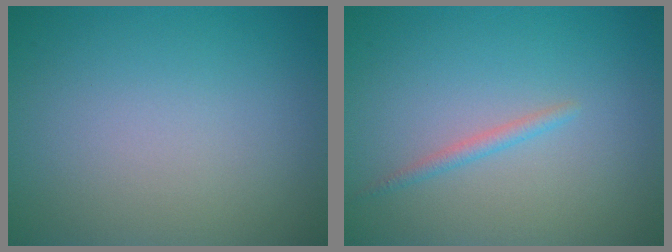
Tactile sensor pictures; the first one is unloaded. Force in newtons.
{"total": 1.1, "press": 1.1, "slide": 0.0}